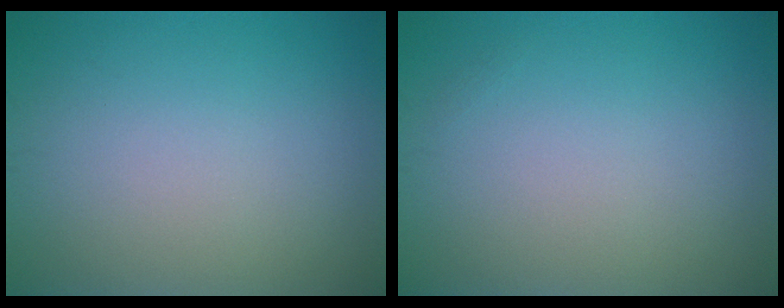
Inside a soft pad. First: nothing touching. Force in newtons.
{"total": 0.0}